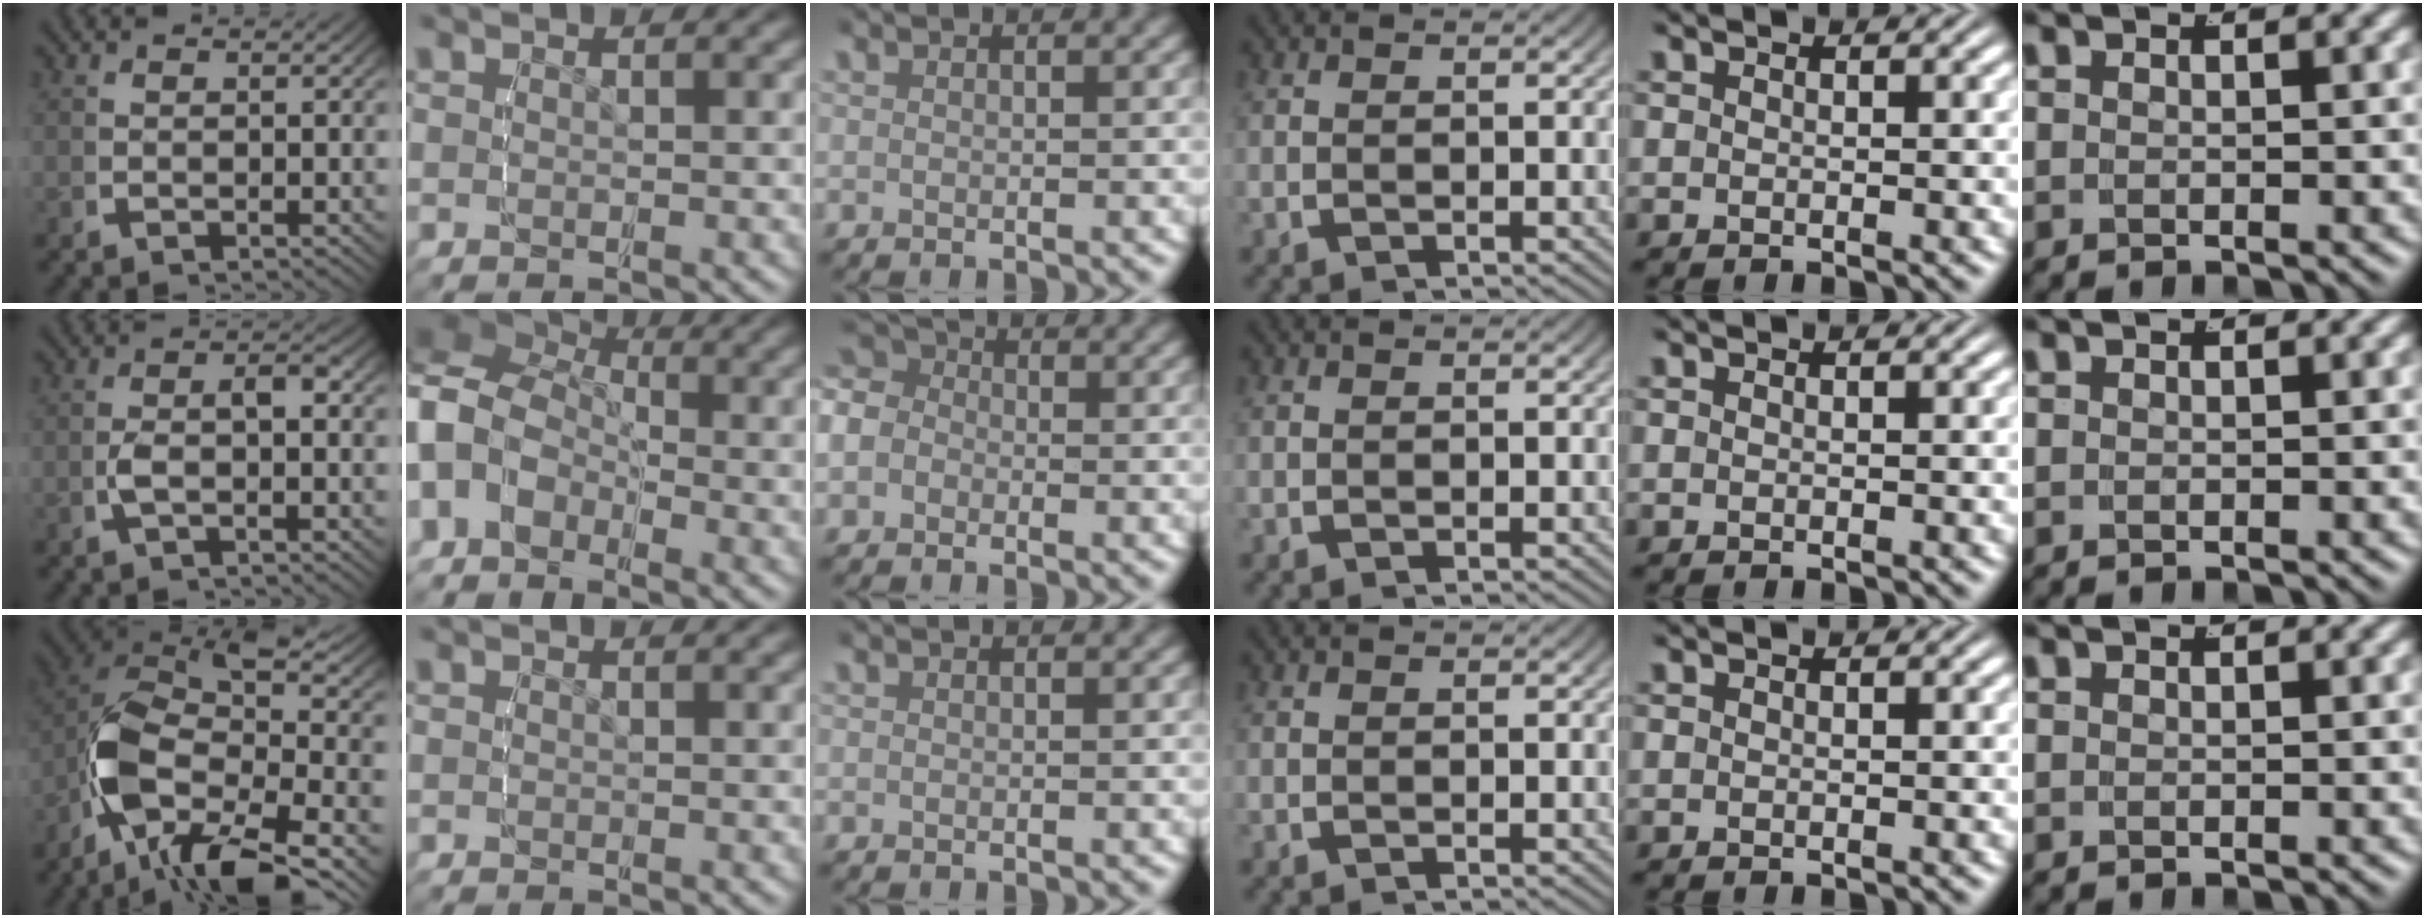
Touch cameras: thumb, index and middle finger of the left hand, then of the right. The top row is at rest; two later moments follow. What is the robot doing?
{"motion": "lift_and_place", "object": "glasses"}